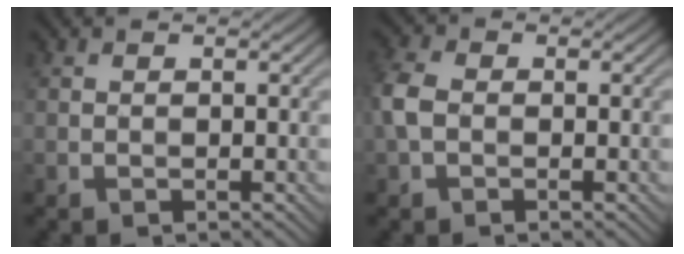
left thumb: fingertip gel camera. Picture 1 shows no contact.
{"total": 3.7, "force": [-0.5, 2.6, 2.6], "torque": [-0.071, 0.005, -0.019]}